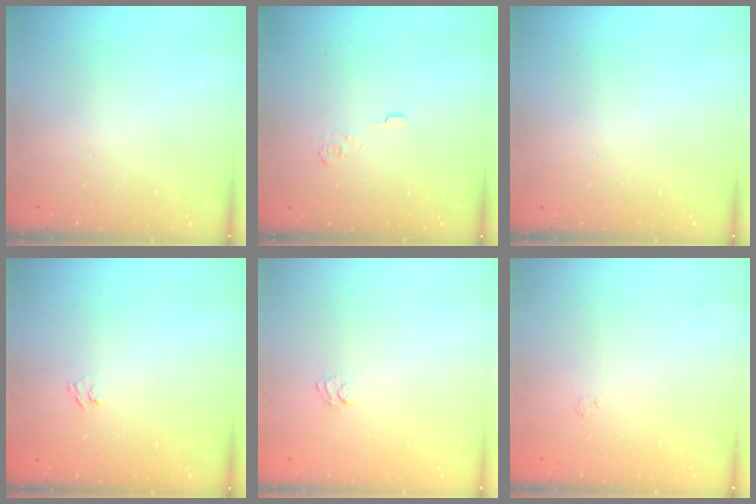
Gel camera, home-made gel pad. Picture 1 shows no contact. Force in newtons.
{"total": 3.8, "press": 3.8, "slide": 0.5}
{"total": 0.0}
{"total": 2.7, "press": 2.5, "slide": 0.9}
{"total": 3.7, "press": 3.5, "slide": 1.3}
{"total": 1.7, "press": 1.2, "slide": 1.1}